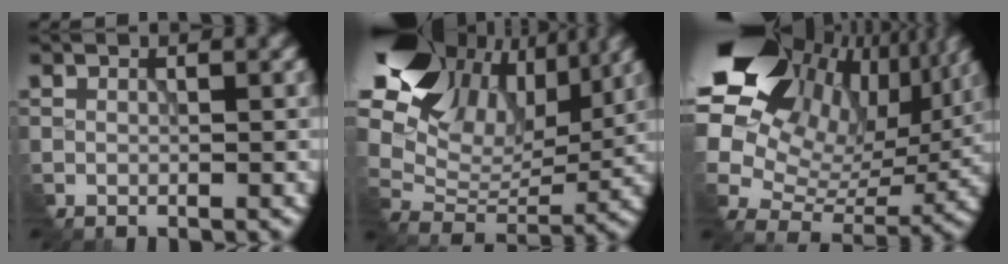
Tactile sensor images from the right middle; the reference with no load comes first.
{"total": 12.4, "force": [7.3, 7.5, 6.7], "torque": [-0.137, 0.028, 0.119]}
{"total": 16.8, "force": [8.9, 10.8, 9.3], "torque": [-0.191, 0.047, 0.152]}